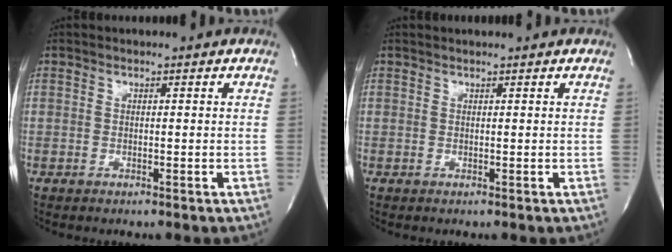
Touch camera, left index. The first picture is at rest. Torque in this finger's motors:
{"motor_torque": [0.22, -0.24, -0.02, -0.01]}